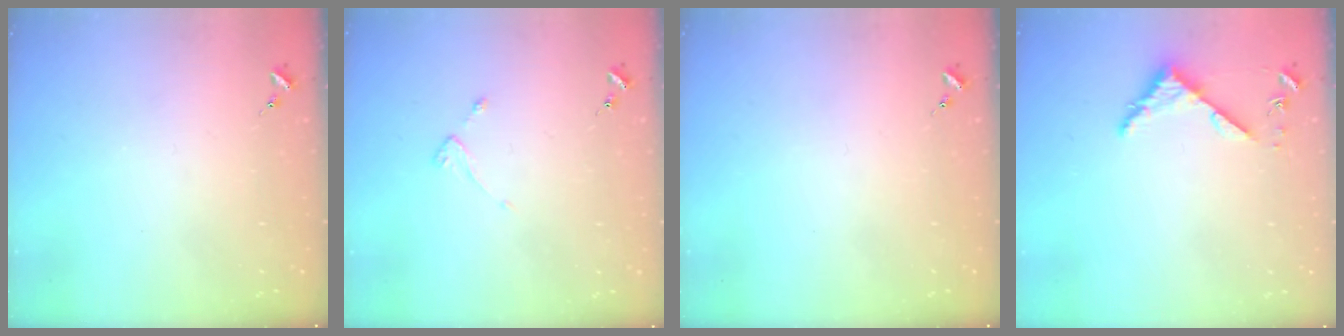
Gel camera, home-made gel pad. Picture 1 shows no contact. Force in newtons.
{"total": 2.2, "press": 2.1, "slide": 0.4}
{"total": 0.0}
{"total": 4.3, "press": 4.3, "slide": 0.4}